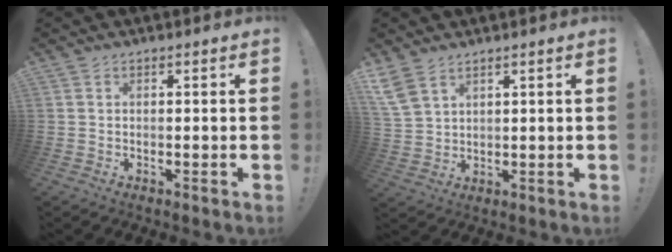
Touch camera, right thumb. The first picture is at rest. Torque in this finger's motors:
{"motor_torque": [0.47, 0.54, 0.09, -0.19, 0.00]}